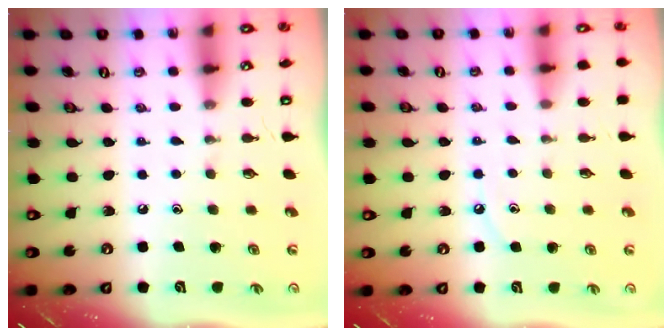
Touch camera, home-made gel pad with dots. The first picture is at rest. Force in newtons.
{"total": 4.6, "press": 4.5, "slide": 0.6}